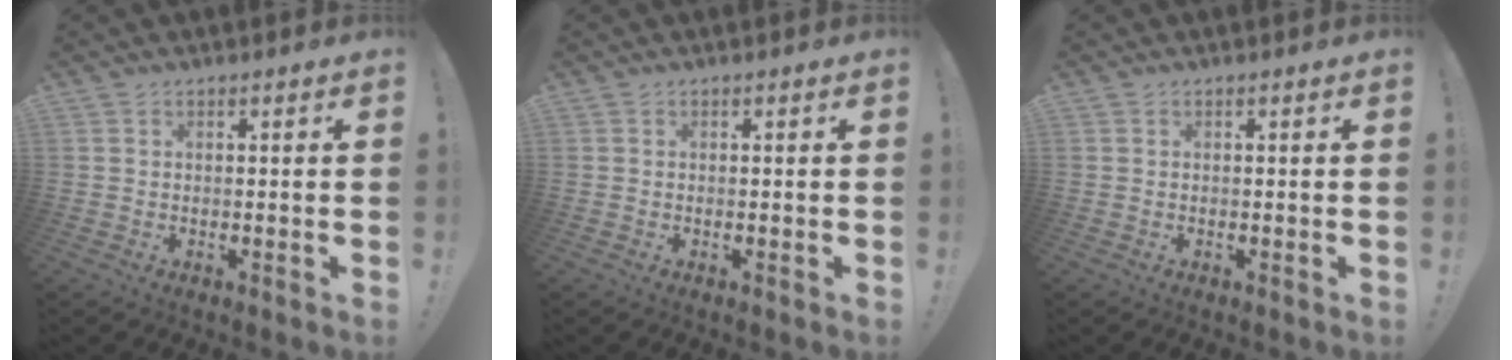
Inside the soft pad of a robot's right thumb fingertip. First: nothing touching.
{"total": 0.0}
{"total": 0.0}